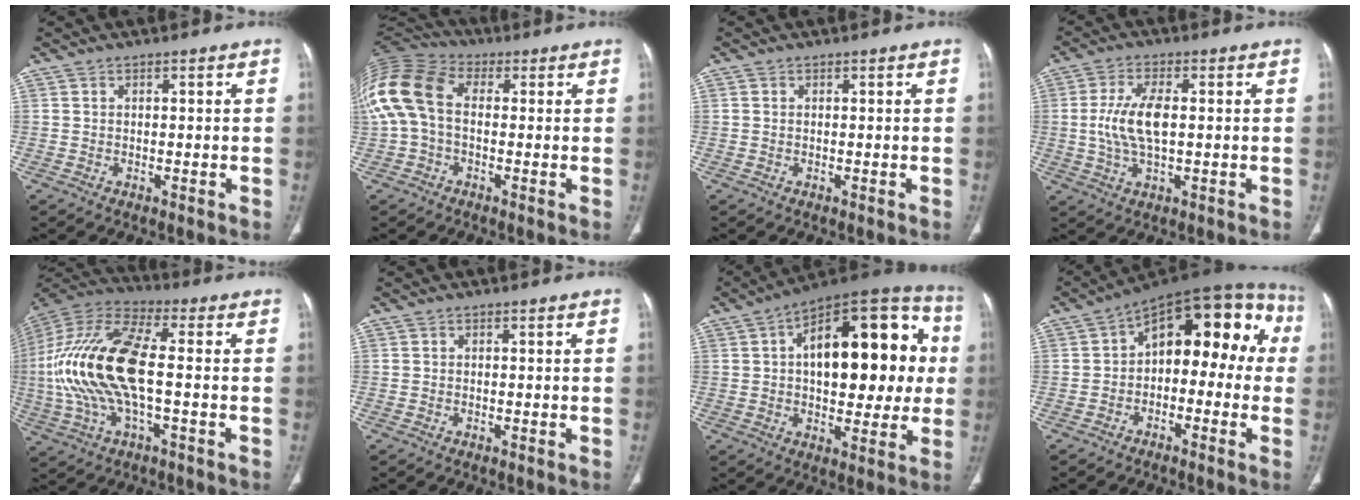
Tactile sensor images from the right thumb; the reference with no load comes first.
{"total": 16.0, "force": [1.0, 10.8, 11.7], "torque": [-0.269, 0.036, 0.011]}
{"total": 0.0}
{"total": 8.4, "force": [0.3, 3.6, 7.6], "torque": [-0.168, 0.002, 0.006]}
{"total": 21.2, "force": [-1.1, 8.3, 19.4], "torque": [-0.433, 0.022, -0.021]}
{"total": 0.0}
{"total": 27.4, "force": [3.9, 14.0, 23.3], "torque": [-0.290, 0.034, 0.050]}
{"total": 17.3, "force": [0.8, 10.0, 14.1], "torque": [-0.135, 0.057, -0.005]}